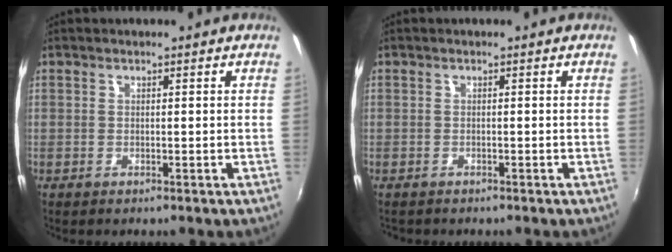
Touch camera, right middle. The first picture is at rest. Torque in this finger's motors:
{"motor_torque": [0.15, -0.30, -0.07, 0.00]}